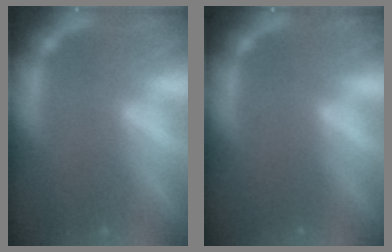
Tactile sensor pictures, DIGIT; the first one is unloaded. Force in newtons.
{"total": 0.0}